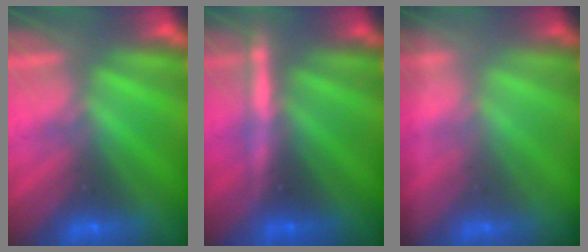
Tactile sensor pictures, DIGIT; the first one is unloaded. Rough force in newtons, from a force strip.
{"total": 3.3}
{"total": 1.7}